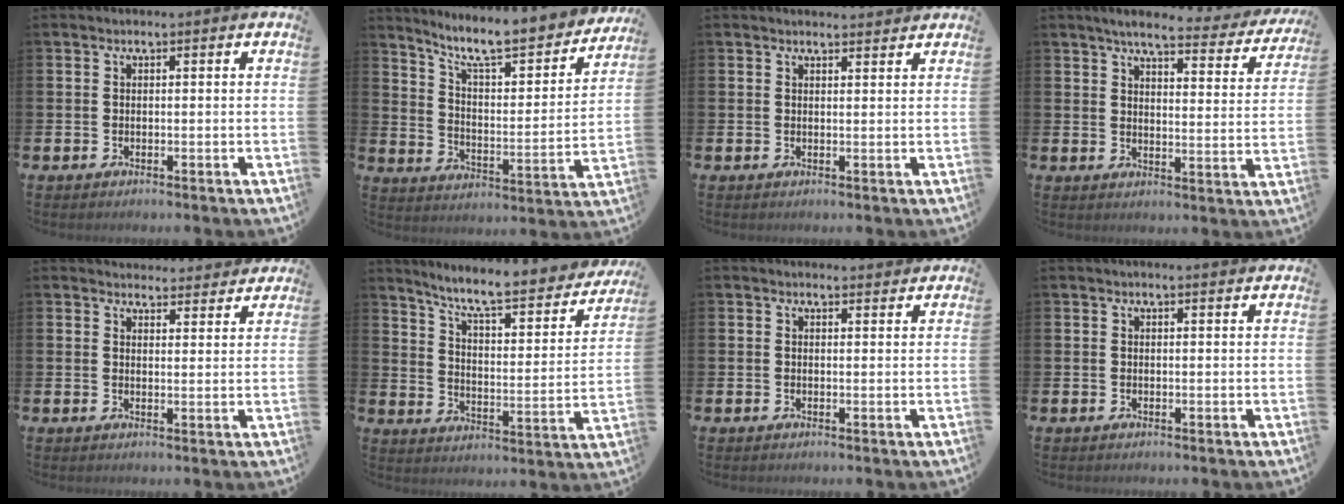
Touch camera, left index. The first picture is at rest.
{"total": 9.2, "force": [8.3, 1.5, 3.8], "torque": [-0.096, -0.065, 0.137]}
{"total": 1.6, "force": [1.6, 0.2, 0.0], "torque": [0.007, -0.008, 0.027]}
{"total": 5.6, "force": [4.9, 0.9, 2.6], "torque": [-0.054, -0.031, 0.077]}
{"total": 3.8, "force": [3.7, 0.9, -0.1], "torque": [0.005, -0.023, 0.067]}
{"total": 8.4, "force": [7.6, 1.3, 3.4], "torque": [-0.095, -0.057, 0.124]}
{"total": 1.4, "force": [1.3, 0.3, 0.0], "torque": [0.006, -0.005, 0.023]}
{"total": 1.0, "force": [1.0, 0.0, 0.2], "torque": [0.008, -0.004, 0.016]}